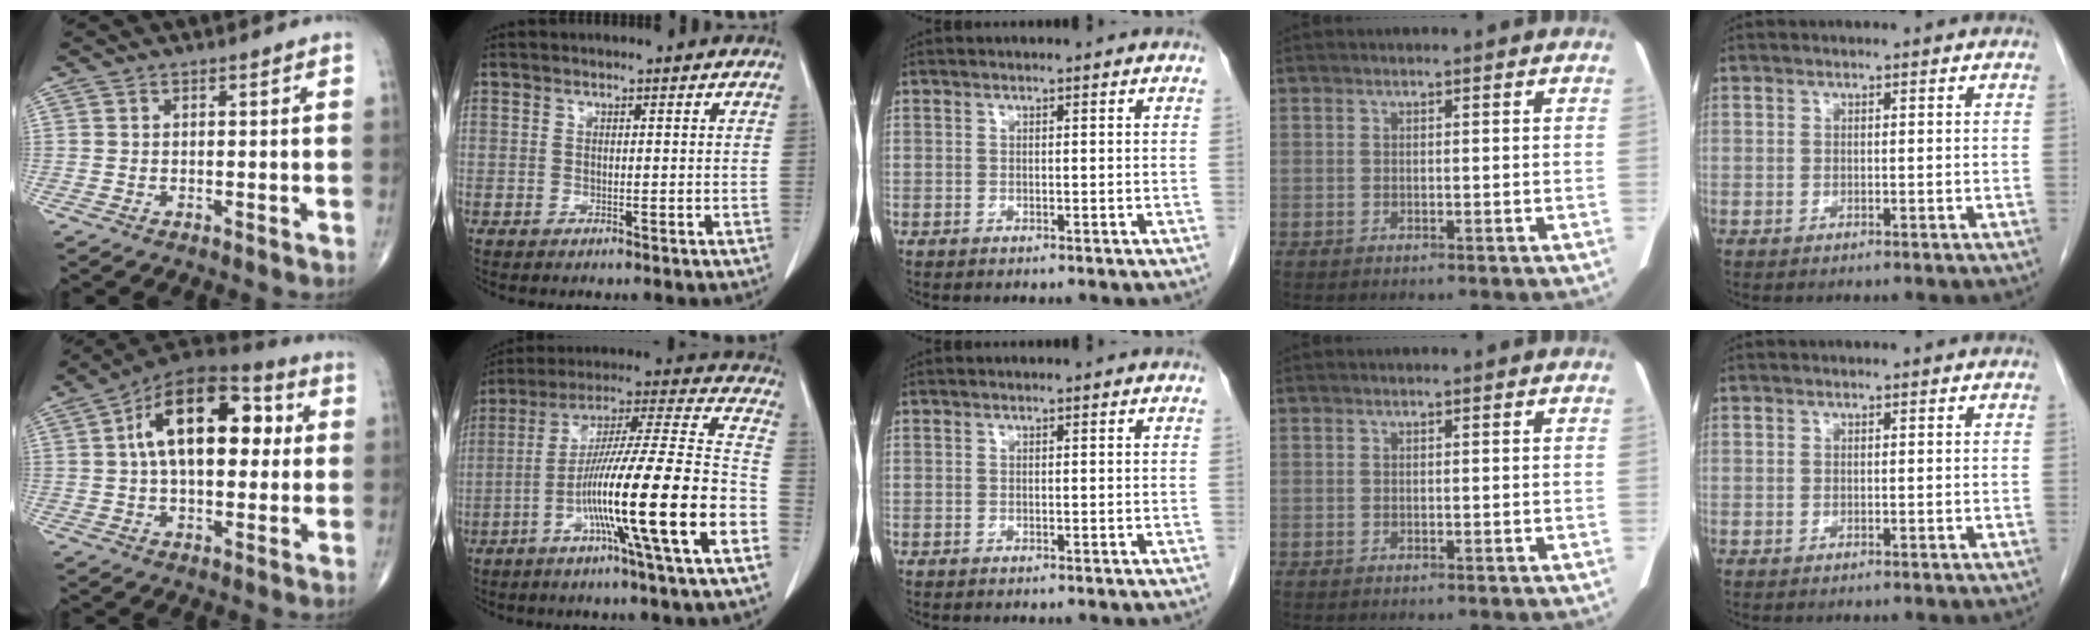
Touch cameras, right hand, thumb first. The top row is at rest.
{"thumb": {"total": 19.8, "force": [3.6, 10.7, 16.2], "torque": [-0.230, 0.027, 0.044]}, "index": {"total": 21.7, "force": [-8.3, -0.6, 20.1], "torque": [-0.321, -0.016, -0.150]}}